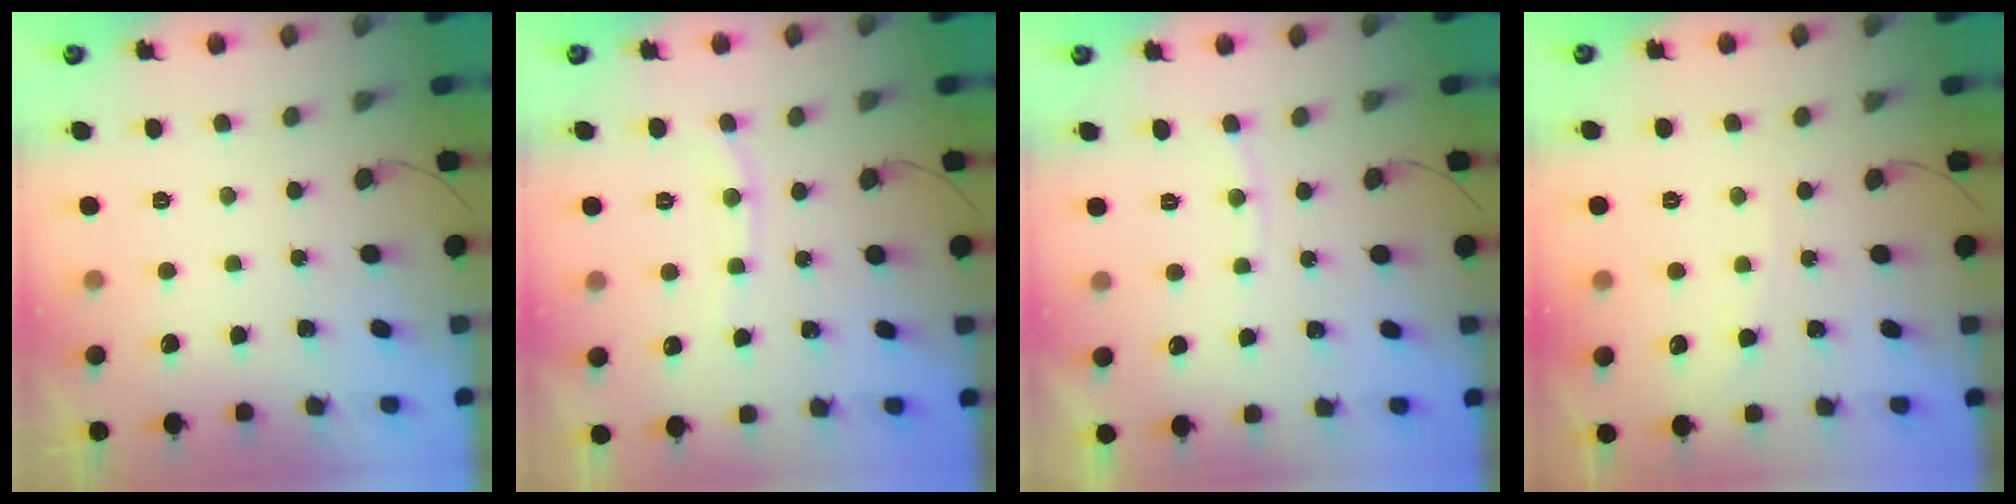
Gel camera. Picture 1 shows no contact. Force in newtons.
{"total": 4.9, "press": 4.9, "slide": 0.6}
{"total": 4.3, "press": 4.3, "slide": 0.7}
{"total": 3.8, "press": 3.7, "slide": 0.5}